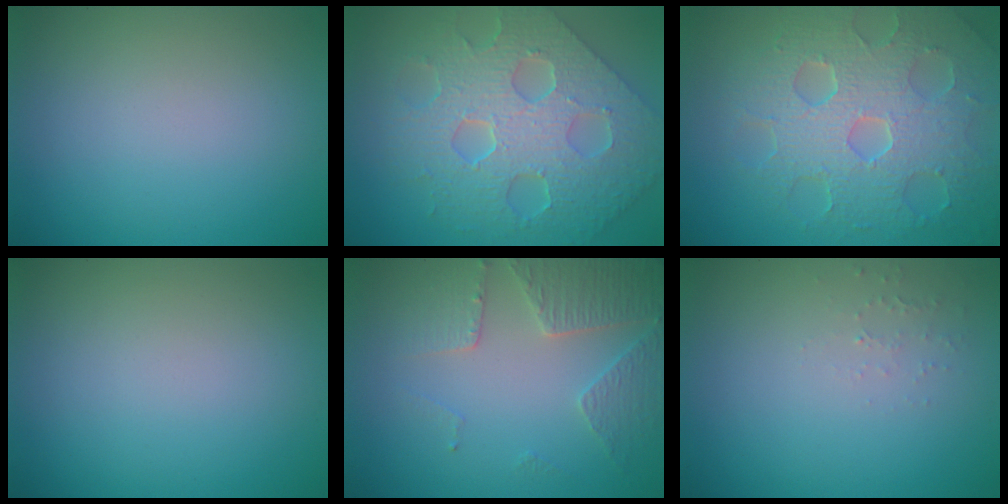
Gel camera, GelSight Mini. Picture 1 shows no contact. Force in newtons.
{"total": 8.4, "press": 6.7, "slide": 5.0}
{"total": 8.9, "press": 6.0, "slide": 6.5}
{"total": 0.0}
{"total": 3.6, "press": 3.2, "slide": 1.5}
{"total": 0.8, "press": 0.8, "slide": 0.3}